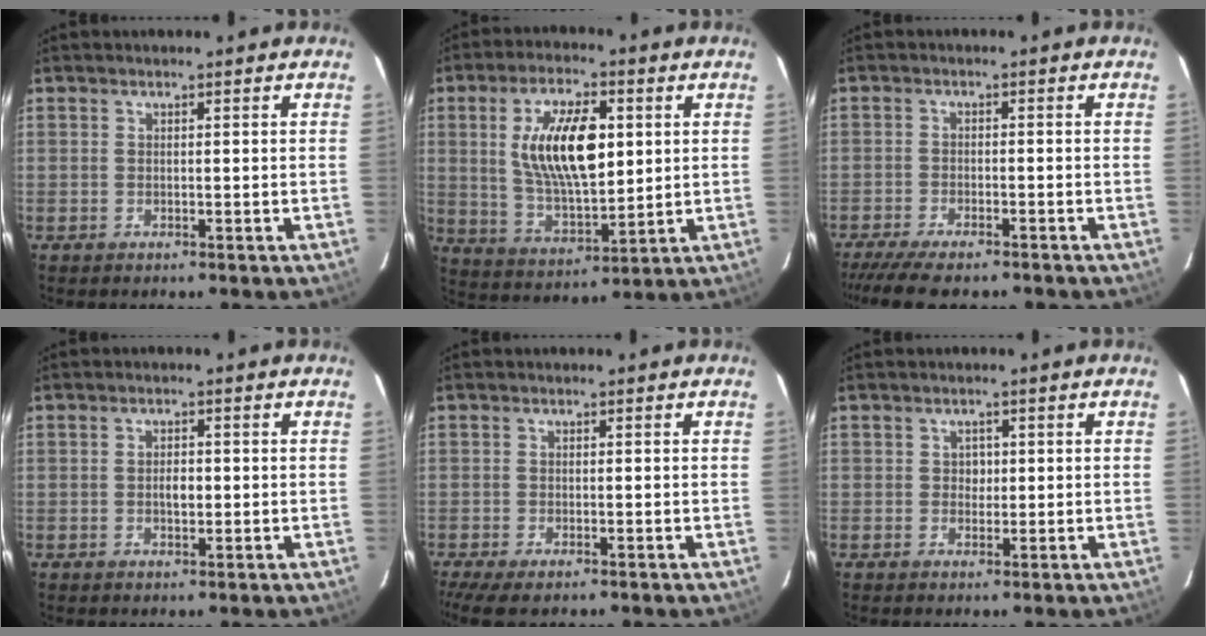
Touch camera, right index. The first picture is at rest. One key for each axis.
{"total": 15.7, "fx": 3.3, "fy": 6.7, "fz": 13.8, "tx": -0.254, "ty": 0.004, "tz": 0.070}
{"total": 9.5, "fx": -8.1, "fy": 1.8, "fz": 4.6, "tx": -0.114, "ty": -0.030, "tz": -0.136}
{"total": 2.3, "fx": -0.2, "fy": 1.3, "fz": 1.9, "tx": -0.034, "ty": 0.004, "tz": -0.004}
{"total": 5.3, "fx": -3.8, "fy": 1.2, "fz": 3.5, "tx": -0.081, "ty": -0.025, "tz": -0.066}
{"total": 1.7, "fx": 0.1, "fy": 1.6, "fz": 0.4, "tx": -0.003, "ty": 0.006, "tz": 0.003}